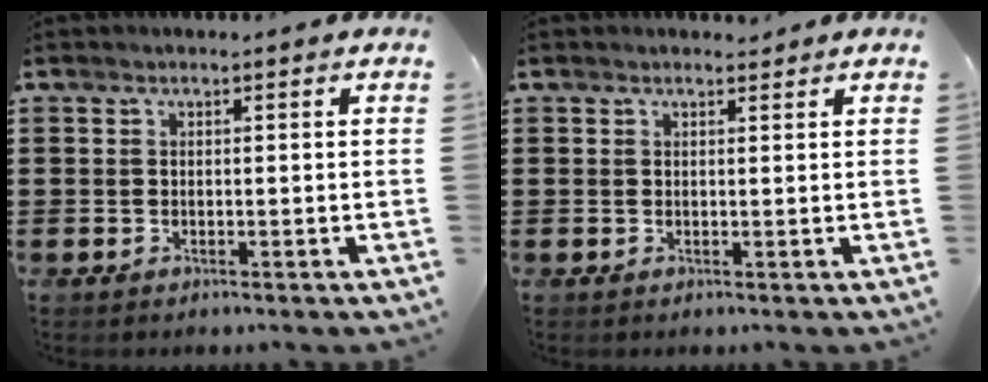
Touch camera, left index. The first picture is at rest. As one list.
[{"total": 0.9, "force": [0.8, 0.3, 0.1], "torque": [0.003, -0.002, 0.014]}]